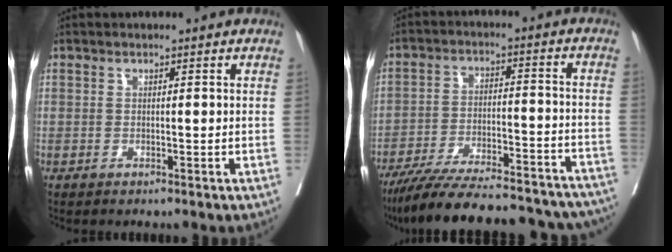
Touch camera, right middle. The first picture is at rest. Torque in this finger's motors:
{"motor_torque": [0.97, -1.17, 0.31, 0.15]}